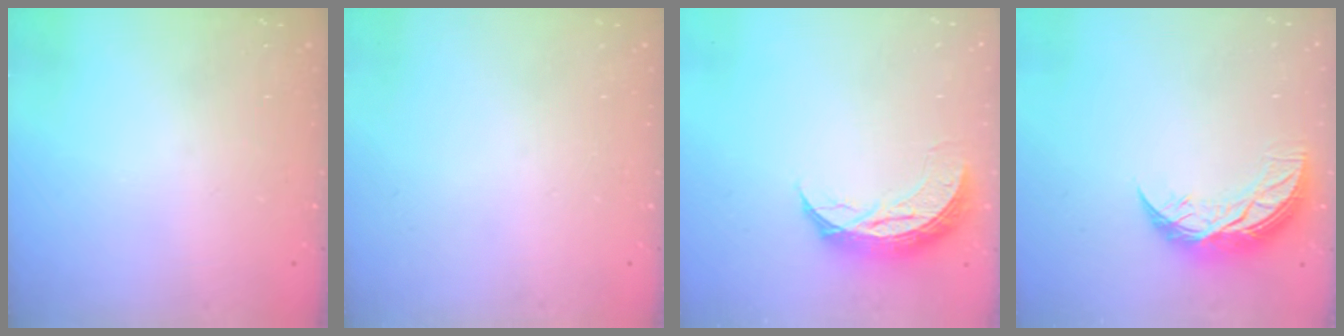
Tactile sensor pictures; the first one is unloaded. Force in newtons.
{"total": 0.0}
{"total": 9.3, "press": 9.3, "slide": 0.7}
{"total": 9.0, "press": 9.0, "slide": 0.8}